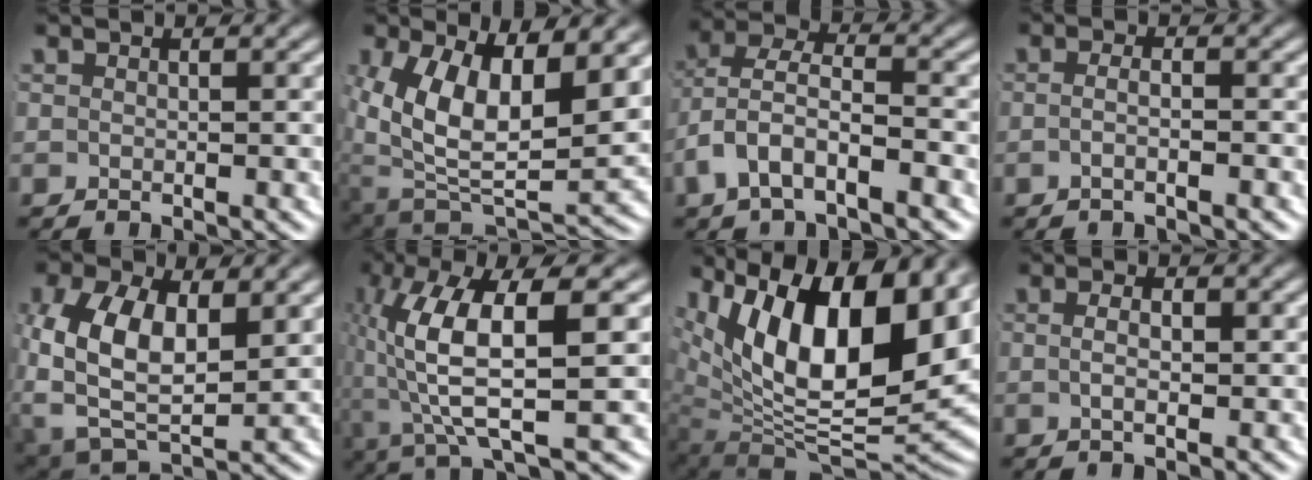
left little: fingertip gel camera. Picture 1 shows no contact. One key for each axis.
{"total": 10.6, "fx": -0.8, "fy": 6.4, "fz": 8.5, "tx": -0.166, "ty": -0.049, "tz": 0.016}
{"total": 4.4, "fx": -1.4, "fy": 2.8, "fz": 3.1, "tx": -0.075, "ty": -0.018, "tz": -0.019}
{"total": 1.6, "fx": -1.1, "fy": 0.1, "fz": 1.2, "tx": -0.023, "ty": -0.005, "tz": -0.018}
{"total": 9.3, "fx": -1.2, "fy": 6.6, "fz": 6.5, "tx": -0.151, "ty": -0.060, "tz": 0.006}
{"total": 9.6, "fx": 0.0, "fy": 3.6, "fz": 8.9, "tx": -0.173, "ty": -0.008, "tz": 0.008}
{"total": 17.2, "fx": 0.9, "fy": 10.1, "fz": 13.9, "tx": -0.232, "ty": -0.034, "tz": 0.034}
{"total": 1.8, "fx": -0.2, "fy": 0.4, "fz": 1.8, "tx": -0.025, "ty": -0.009, "tz": 0.001}